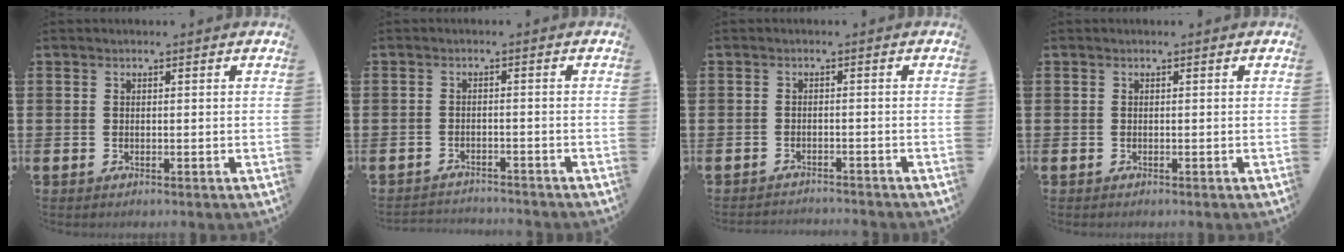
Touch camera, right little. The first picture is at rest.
{"total": 1.8, "force": [-1.8, 0.0, -0.2], "torque": [-0.003, 0.002, -0.040]}
{"total": 1.3, "force": [-1.3, -0.1, -0.1], "torque": [-0.002, 0.004, -0.028]}
{"total": 0.0}